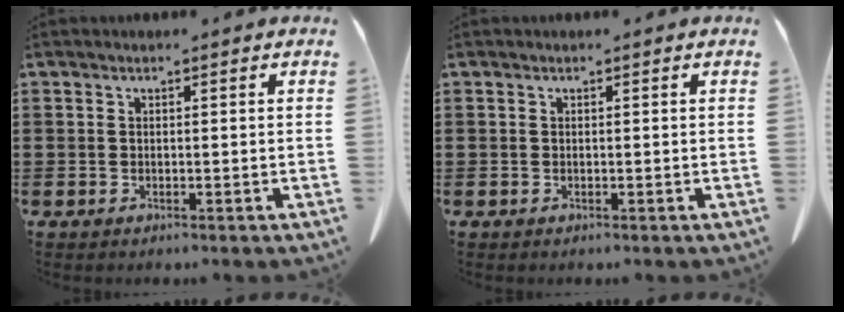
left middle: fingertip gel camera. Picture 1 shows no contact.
{"total": 0.0}